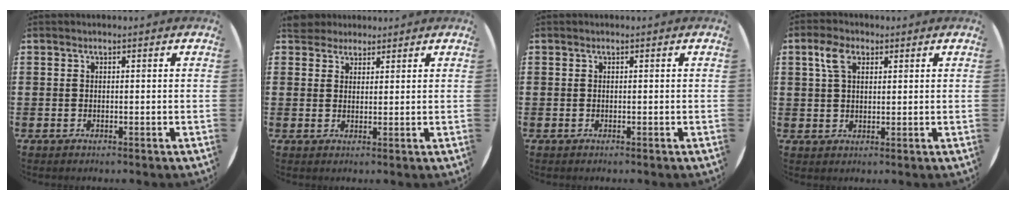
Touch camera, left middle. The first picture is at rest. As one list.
[{"total": 3.2, "force": [3.0, 1.3, 0.0], "torque": [-0.002, -0.001, 0.057]}, {"total": 0.0}, {"total": 4.1, "force": [2.3, 2.2, 2.5], "torque": [-0.057, 0.008, 0.042]}]